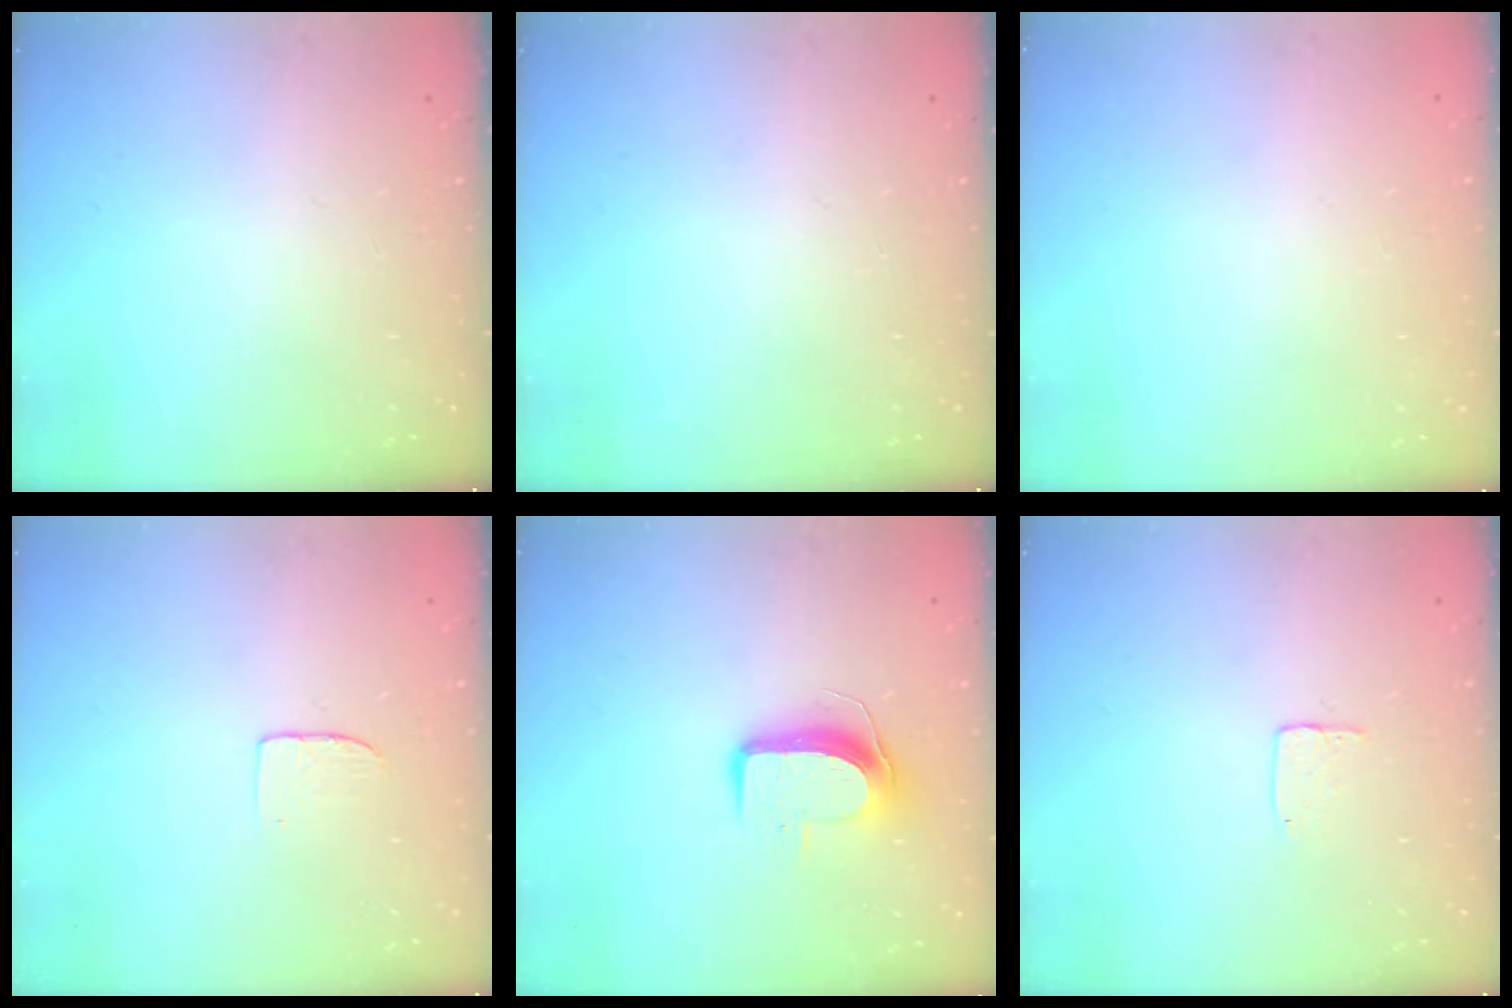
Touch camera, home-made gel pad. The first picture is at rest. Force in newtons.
{"total": 0.0}
{"total": 0.0}
{"total": 3.7, "press": 3.7, "slide": 0.3}
{"total": 9.4, "press": 9.3, "slide": 0.9}
{"total": 3.9, "press": 3.9, "slide": 0.1}